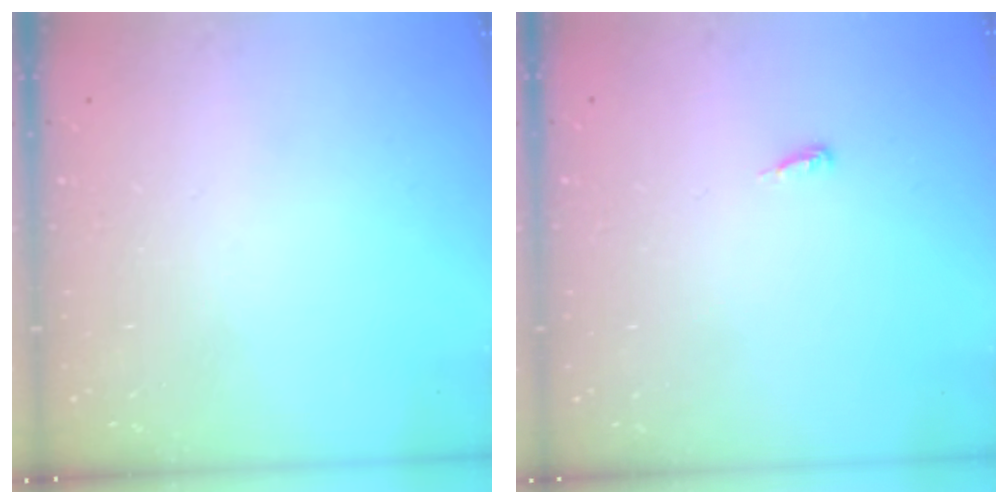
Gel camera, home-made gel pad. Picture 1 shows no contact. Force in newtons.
{"total": 3.5, "press": 3.5, "slide": 0.3}